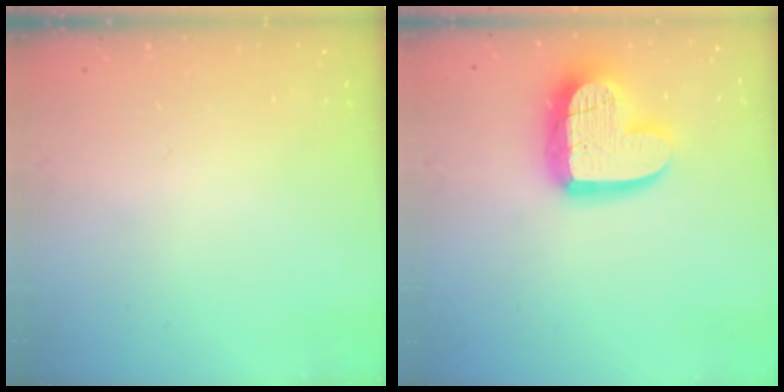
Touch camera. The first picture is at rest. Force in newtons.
{"total": 16.9, "press": 16.9, "slide": 1.3}